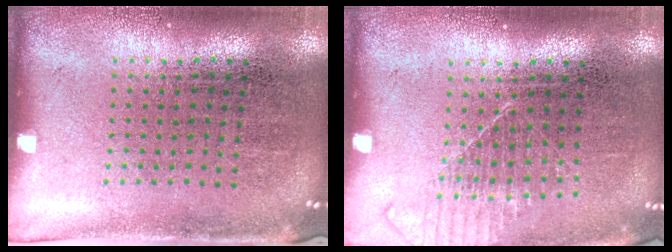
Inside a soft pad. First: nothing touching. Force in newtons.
{"total": 1.2, "press": 1.2, "slide": 0.4}